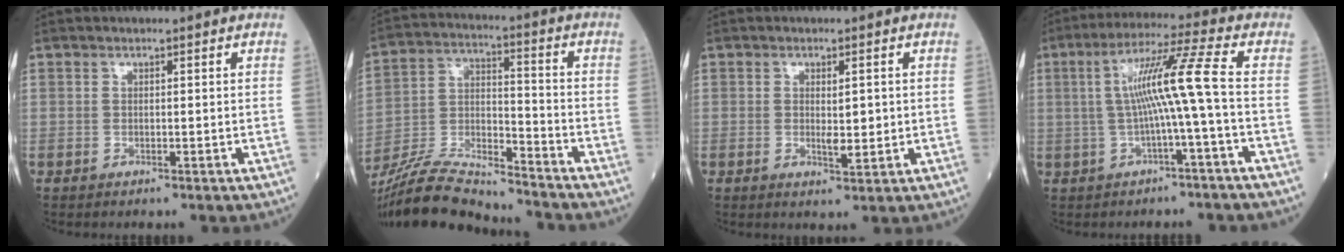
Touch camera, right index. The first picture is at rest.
{"total": 16.6, "force": [-15.5, 1.7, 5.7], "torque": [-0.120, 0.002, -0.282]}
{"total": 3.1, "force": [0.1, 1.0, 3.0], "torque": [-0.052, -0.007, 0.005]}
{"total": 9.6, "force": [-0.5, -1.4, 9.5], "torque": [-0.177, 0.020, -0.004]}